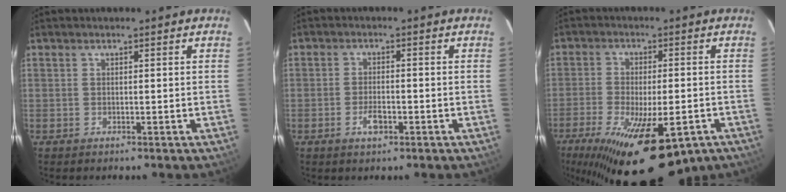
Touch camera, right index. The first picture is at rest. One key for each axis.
{"total": 3.5, "fx": -1.6, "fy": 1.6, "fz": 2.6, "tx": -0.053, "ty": 0.001, "tz": -0.027}
{"total": 22.7, "fx": -13.5, "fy": 9.0, "fz": 16.0, "tx": -0.303, "ty": -0.055, "tz": -0.195}